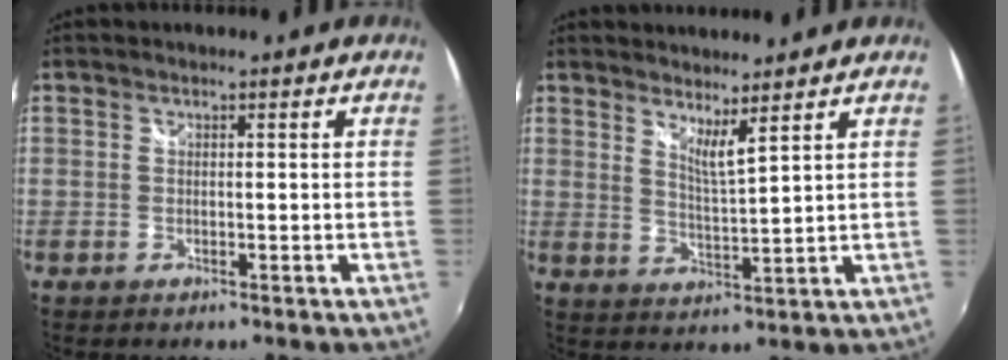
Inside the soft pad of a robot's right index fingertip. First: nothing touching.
{"total": 4.7, "force": [4.0, -0.3, 2.5], "torque": [-0.040, -0.010, 0.058]}